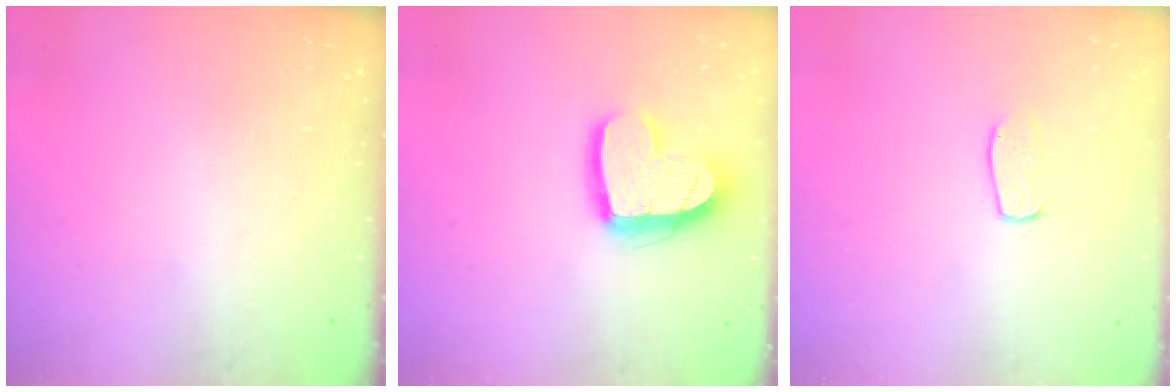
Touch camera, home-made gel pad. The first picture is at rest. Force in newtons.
{"total": 14.9, "press": 14.8, "slide": 1.4}
{"total": 3.9, "press": 3.9, "slide": 0.2}